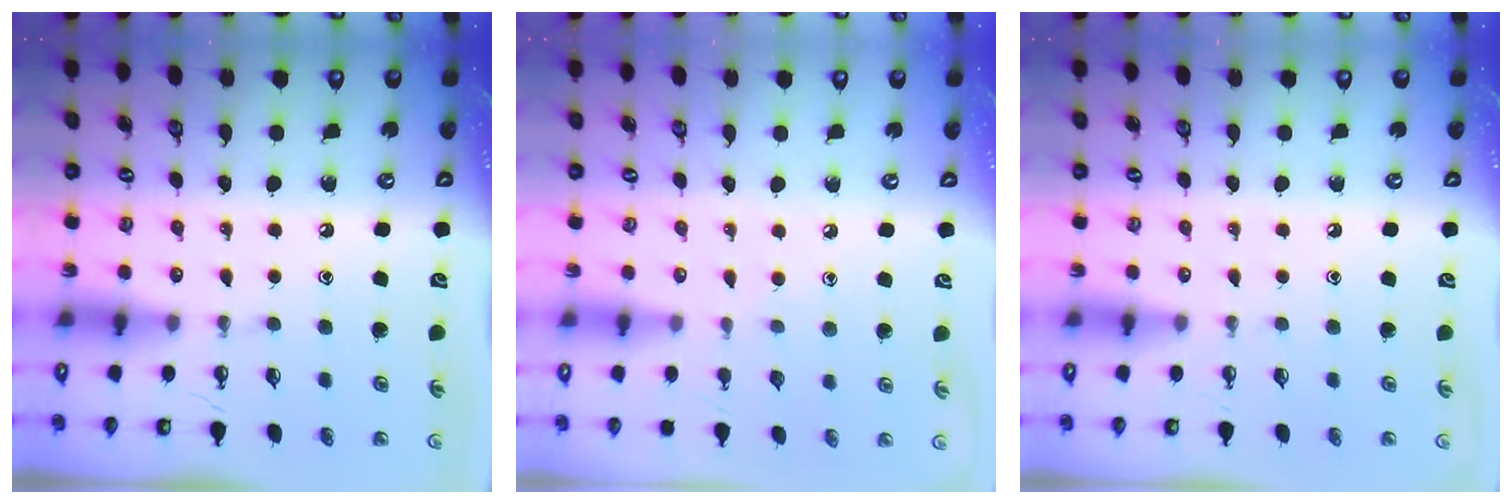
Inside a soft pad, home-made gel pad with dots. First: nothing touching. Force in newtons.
{"total": 4.2, "press": 4.2, "slide": 0.5}
{"total": 0.0}